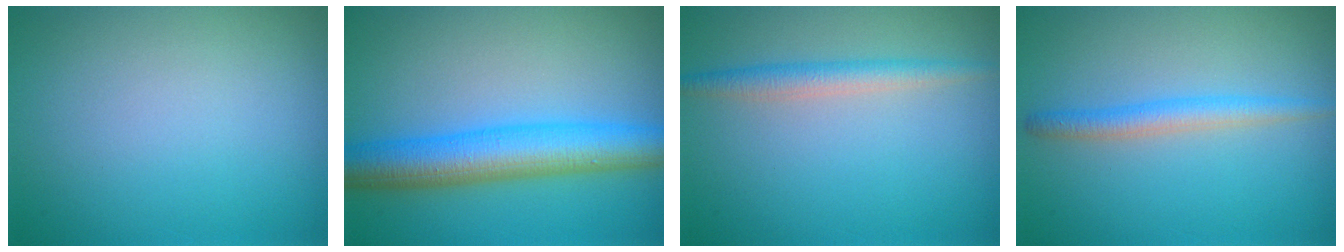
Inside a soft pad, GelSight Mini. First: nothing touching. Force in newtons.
{"total": 6.7, "press": 6.7, "slide": 0.1}
{"total": 2.2, "press": 2.2, "slide": 0.0}
{"total": 2.3, "press": 2.3, "slide": 0.0}